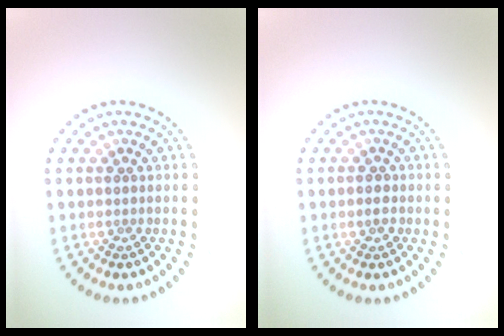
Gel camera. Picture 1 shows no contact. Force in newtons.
{"total": 1.1, "press": 1.0, "slide": 0.5}